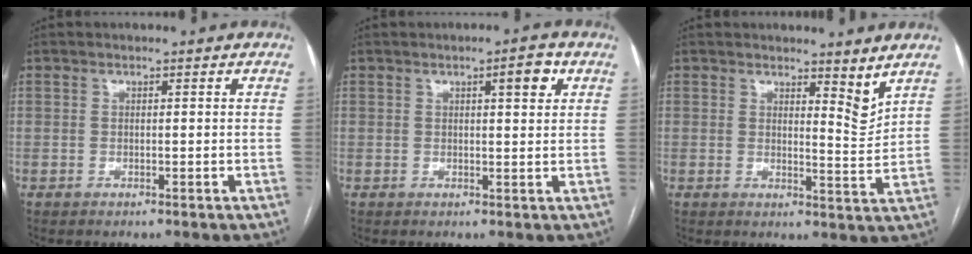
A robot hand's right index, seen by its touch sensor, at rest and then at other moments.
{"total": 3.6, "force": [1.5, 0.7, 3.2], "torque": [-0.045, 0.002, 0.021]}
{"total": 4.0, "force": [3.2, 0.7, 2.2], "torque": [-0.030, -0.026, 0.046]}